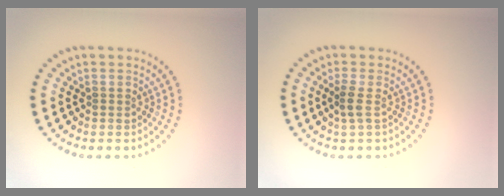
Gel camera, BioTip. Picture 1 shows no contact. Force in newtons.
{"total": 1.3, "press": 1.0, "slide": 0.8}